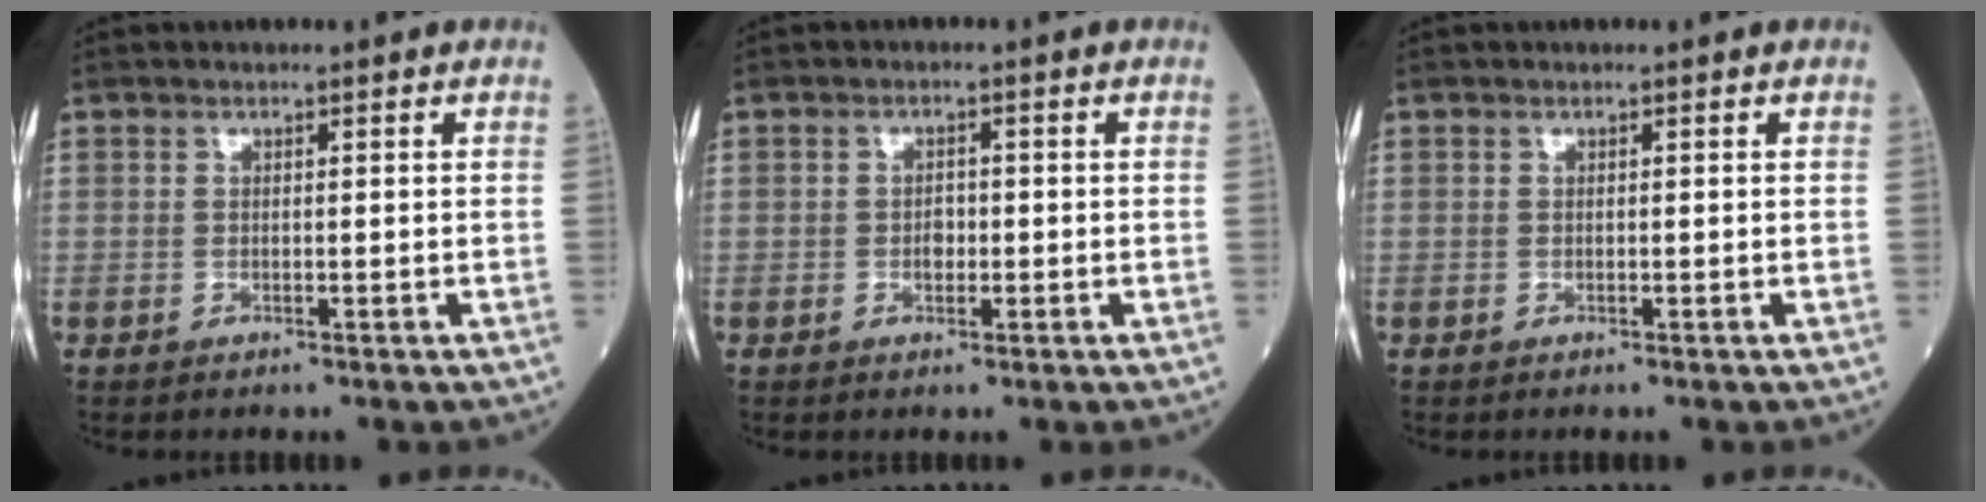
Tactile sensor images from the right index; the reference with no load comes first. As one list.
[{"total": 1.7, "force": [-0.4, 1.2, 1.1], "torque": [-0.016, 0.005, -0.005]}, {"total": 0.0}]